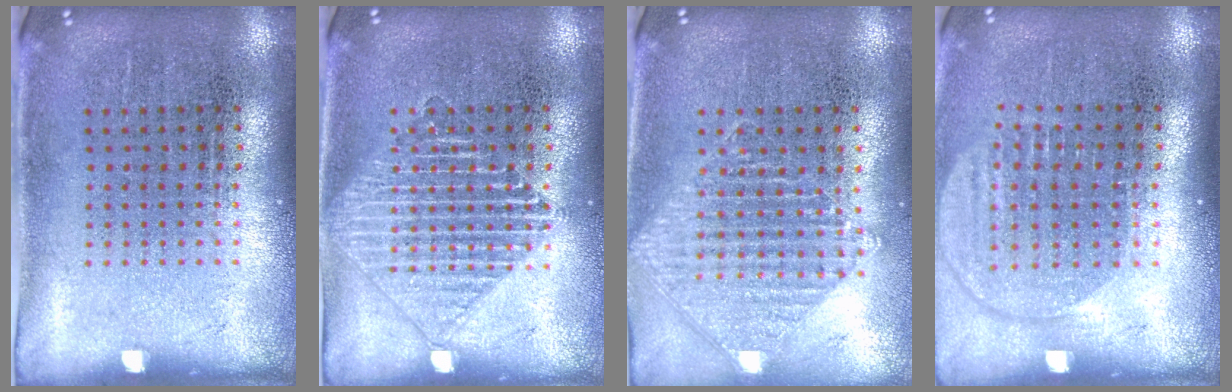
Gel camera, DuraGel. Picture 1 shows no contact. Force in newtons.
{"total": 2.6, "press": 2.6, "slide": 0.5}
{"total": 1.0, "press": 1.0, "slide": 0.1}
{"total": 1.5, "press": 1.3, "slide": 0.8}